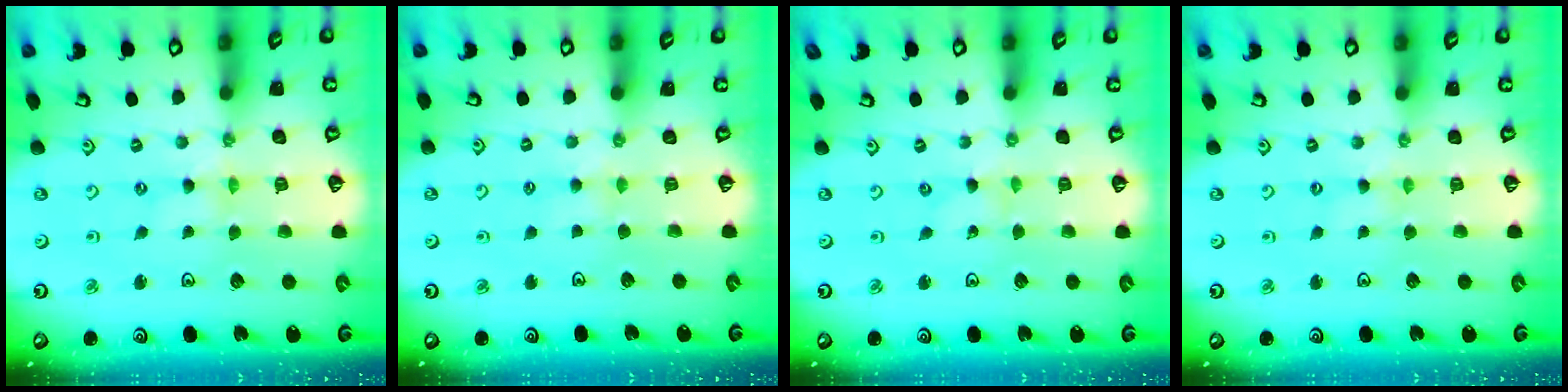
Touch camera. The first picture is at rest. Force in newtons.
{"total": 3.7, "press": 3.7, "slide": 0.7}
{"total": 0.0}
{"total": 1.5, "press": 1.5, "slide": 0.2}